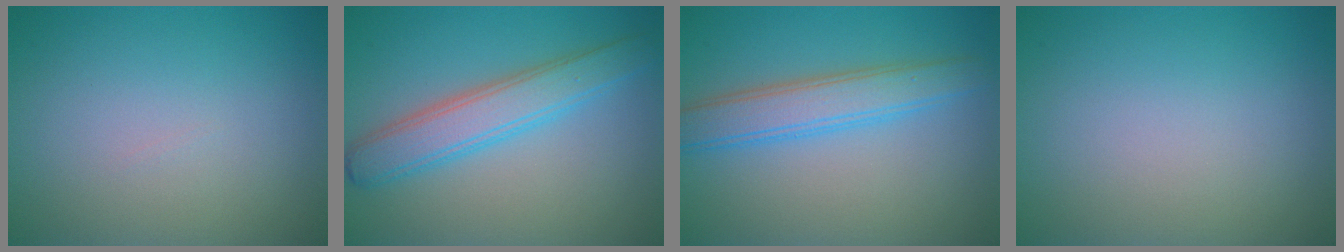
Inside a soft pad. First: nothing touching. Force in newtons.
{"total": 4.6, "press": 4.6, "slide": 0.1}
{"total": 4.2, "press": 4.2, "slide": 0.1}
{"total": 0.0}